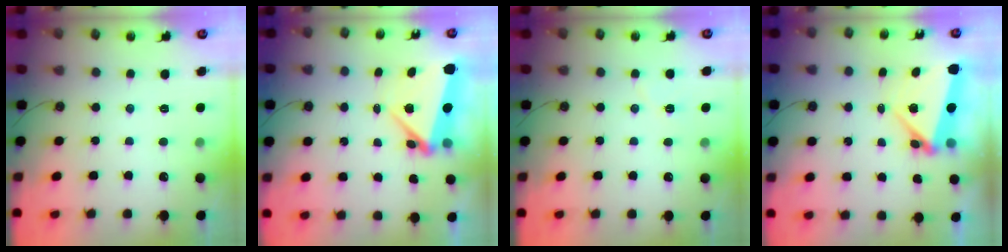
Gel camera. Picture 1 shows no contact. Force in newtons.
{"total": 5.5, "press": 5.3, "slide": 1.4}
{"total": 5.9, "press": 5.4, "slide": 2.4}
{"total": 5.5, "press": 5.4, "slide": 1.0}